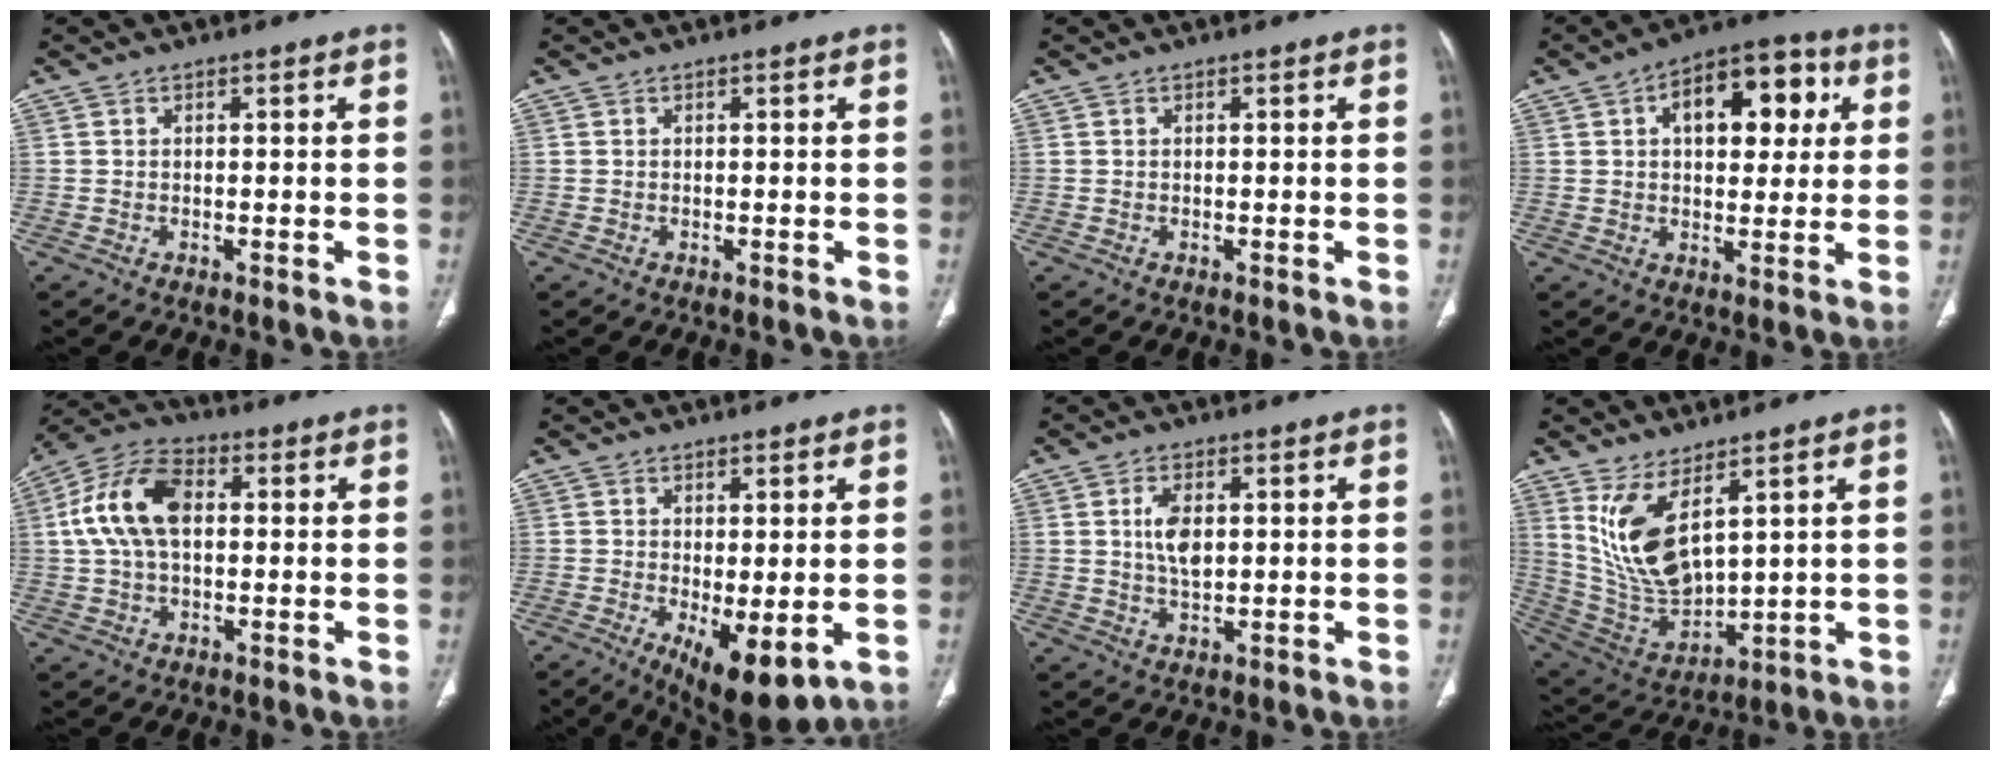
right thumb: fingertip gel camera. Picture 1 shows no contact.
{"total": 0.0}
{"total": 0.0}
{"total": 14.9, "force": [4.4, 8.3, 11.5], "torque": [-0.122, 0.013, 0.062]}
{"total": 13.2, "force": [1.9, 7.9, 10.4], "torque": [-0.204, 0.027, 0.028]}
{"total": 9.6, "force": [-2.4, 3.6, 8.5], "torque": [-0.130, -0.021, -0.024]}
{"total": 5.7, "force": [1.1, 3.1, 4.6], "torque": [-0.084, -0.005, 0.023]}
{"total": 13.4, "force": [6.1, 5.9, 10.4], "torque": [-0.194, -0.041, 0.147]}